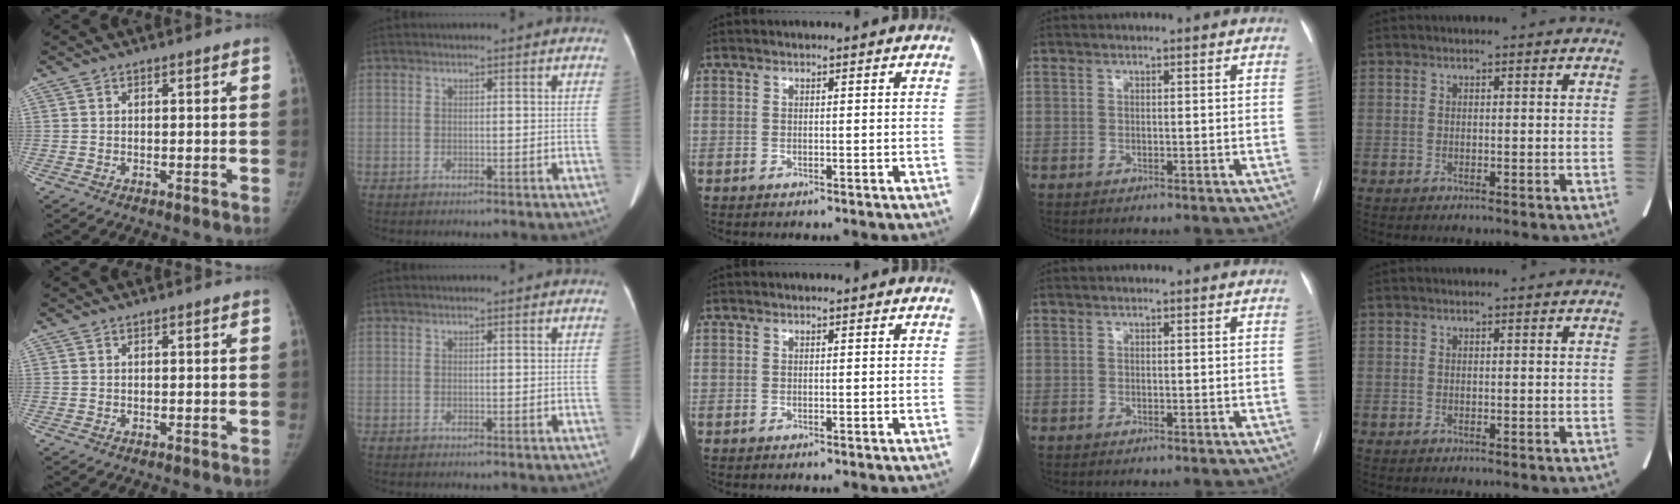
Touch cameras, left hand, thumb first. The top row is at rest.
{}